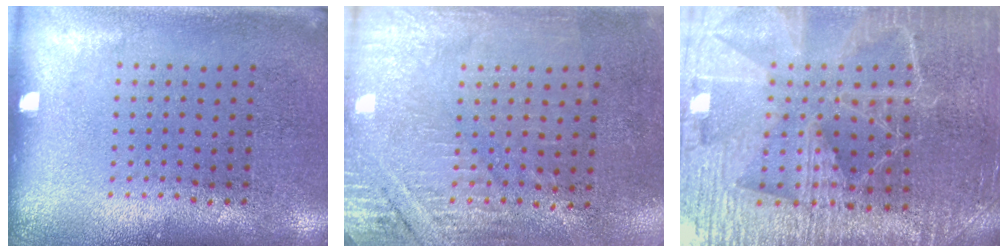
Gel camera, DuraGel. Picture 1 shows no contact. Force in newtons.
{"total": 2.9, "press": 2.7, "slide": 1.1}
{"total": 4.9, "press": 4.5, "slide": 1.8}